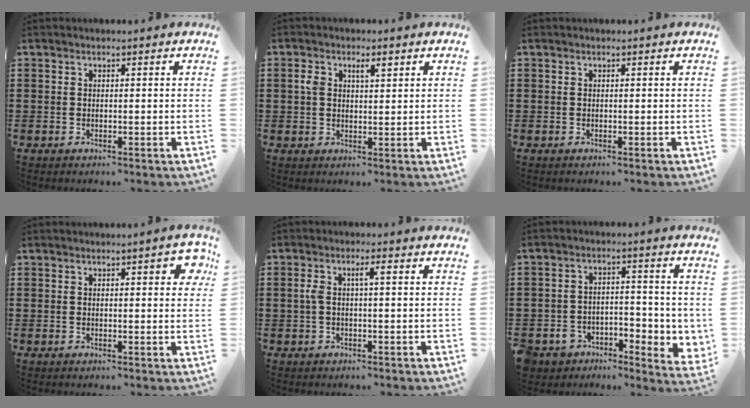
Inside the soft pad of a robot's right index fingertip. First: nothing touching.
{"total": 3.1, "force": [1.1, 1.5, 2.4], "torque": [-0.052, 0.008, 0.018]}
{"total": 0.0}
{"total": 3.3, "force": [1.2, 1.0, 2.9], "torque": [-0.035, -0.001, 0.013]}
{"total": 2.7, "force": [0.2, 0.5, 2.7], "torque": [-0.059, 0.003, -0.003]}
{"total": 4.1, "force": [-2.2, 3.0, 1.7], "torque": [-0.039, 0.009, -0.044]}